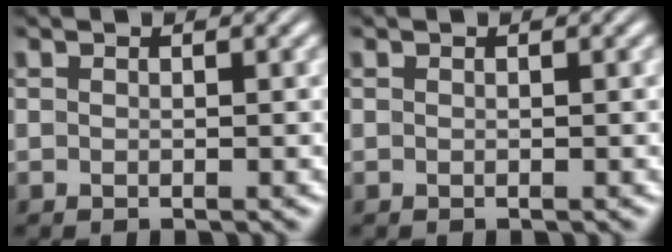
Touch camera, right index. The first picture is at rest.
{"total": 0.0}